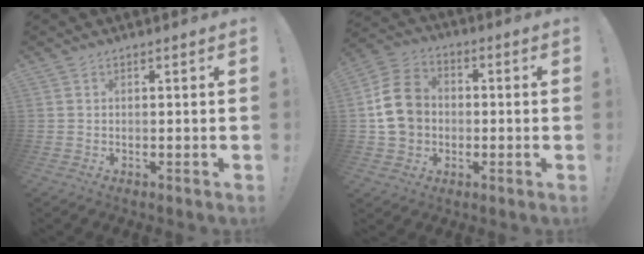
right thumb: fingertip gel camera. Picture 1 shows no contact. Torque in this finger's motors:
{"motor_torque": [0.08, 0.33, 0.11, -0.01, 0.20]}